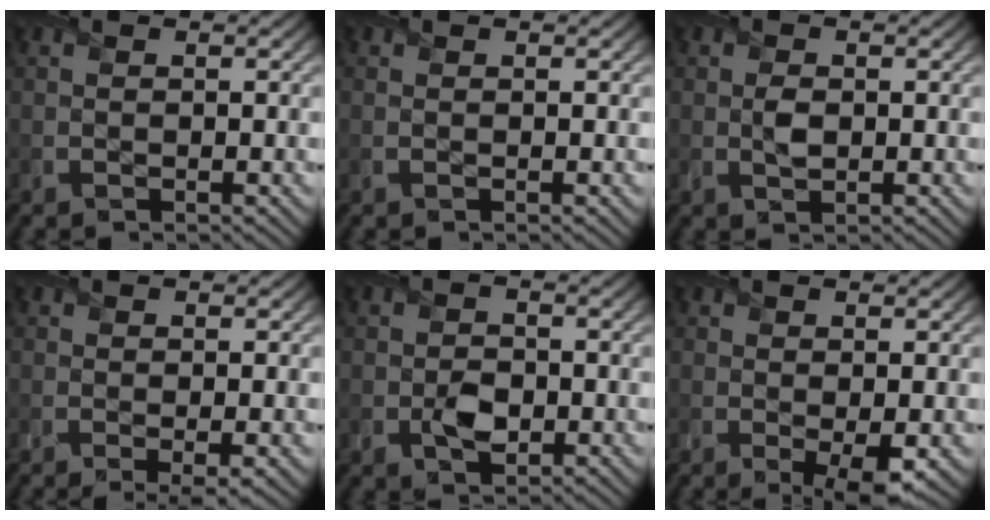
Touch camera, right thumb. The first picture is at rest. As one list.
[{"total": 0.0}, {"total": 2.0, "force": [0.0, 1.4, 1.4], "torque": [-0.029, -0.003, -0.001]}, {"total": 2.3, "force": [-0.5, 0.5, 2.2], "torque": [-0.044, -0.008, -0.011]}, {"total": 3.3, "force": [-0.9, 2.5, 2.0], "torque": [-0.034, -0.006, -0.019]}, {"total": 3.0, "force": [-0.5, 1.1, 2.7], "torque": [-0.048, -0.012, -0.009]}]